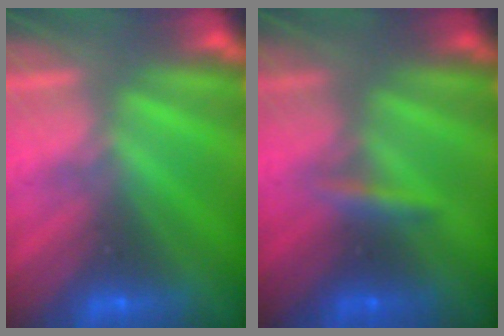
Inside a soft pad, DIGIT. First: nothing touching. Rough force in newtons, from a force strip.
{"total": 2.4}